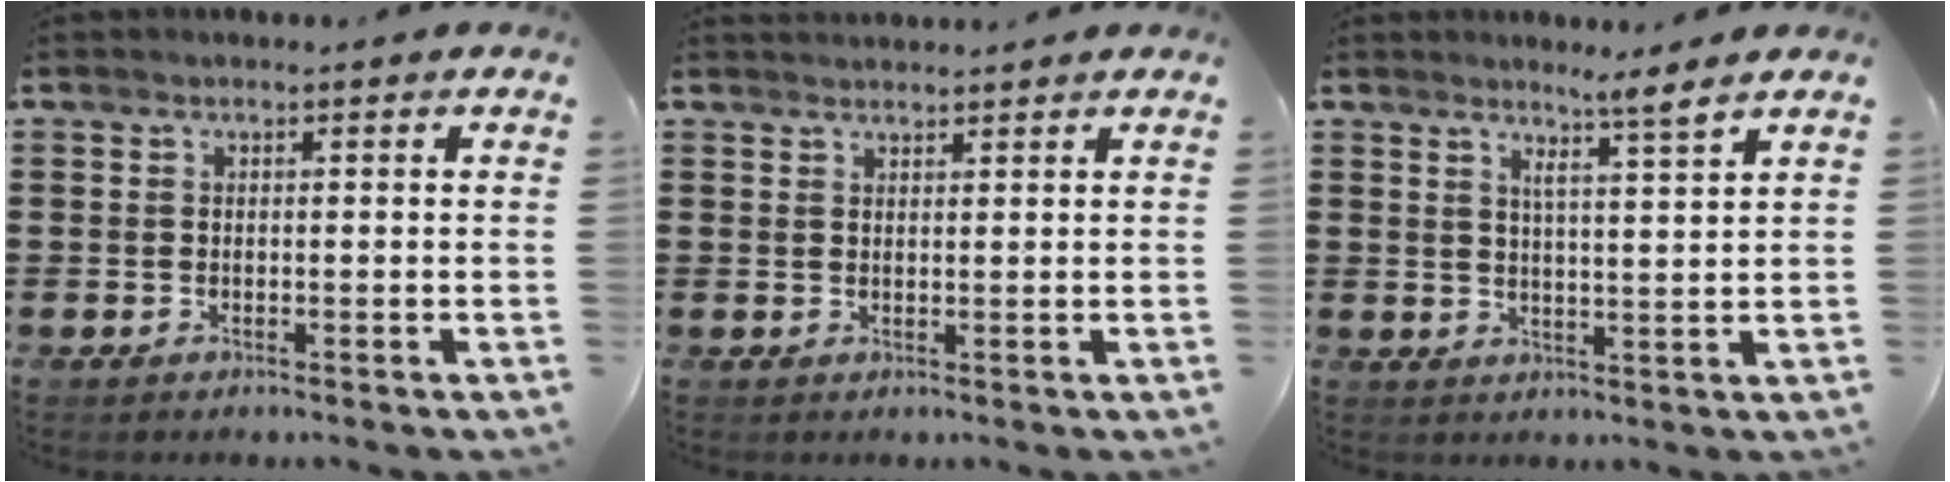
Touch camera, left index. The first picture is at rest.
{"total": 1.4, "force": [1.4, 0.1, 0.0], "torque": [-0.002, 0.000, 0.028]}
{"total": 3.8, "force": [3.0, -1.1, 2.1], "torque": [-0.049, -0.018, 0.048]}